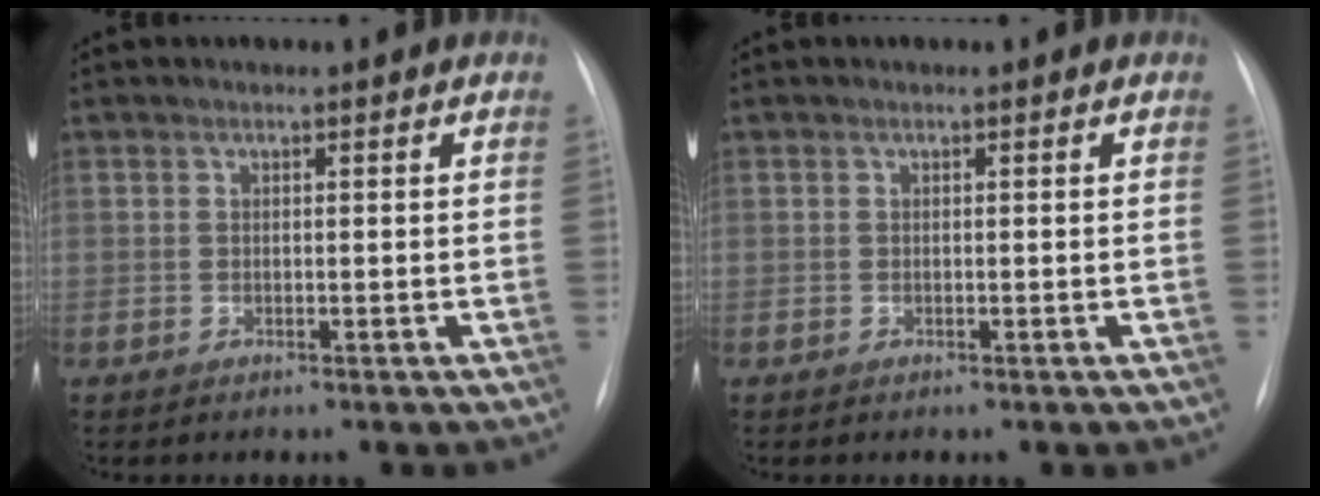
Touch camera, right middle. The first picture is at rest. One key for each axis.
{"total": 0.0}